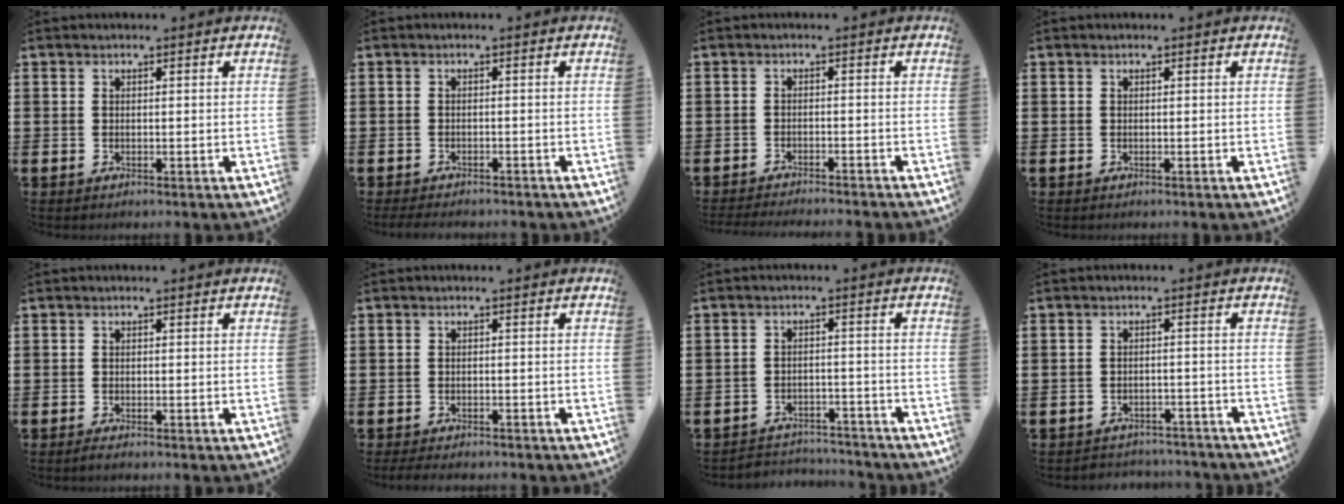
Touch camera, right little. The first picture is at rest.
{"total": 1.1, "force": [-1.0, 0.1, 0.1], "torque": [-0.005, 0.000, -0.022]}
{"total": 1.6, "force": [-1.6, -0.2, 0.1], "torque": [-0.001, 0.002, -0.032]}
{"total": 0.0}
{"total": 0.5, "force": [-0.4, 0.1, 0.4], "torque": [-0.007, -0.003, -0.007]}
{"total": 1.1, "force": [-1.1, 0.2, 0.3], "torque": [-0.008, 0.001, -0.023]}
{"total": 2.9, "force": [-2.8, 0.4, -0.2], "torque": [-0.004, 0.003, -0.062]}
{"total": 2.1, "force": [-2.0, 0.2, -0.3], "torque": [-0.003, 0.003, -0.046]}